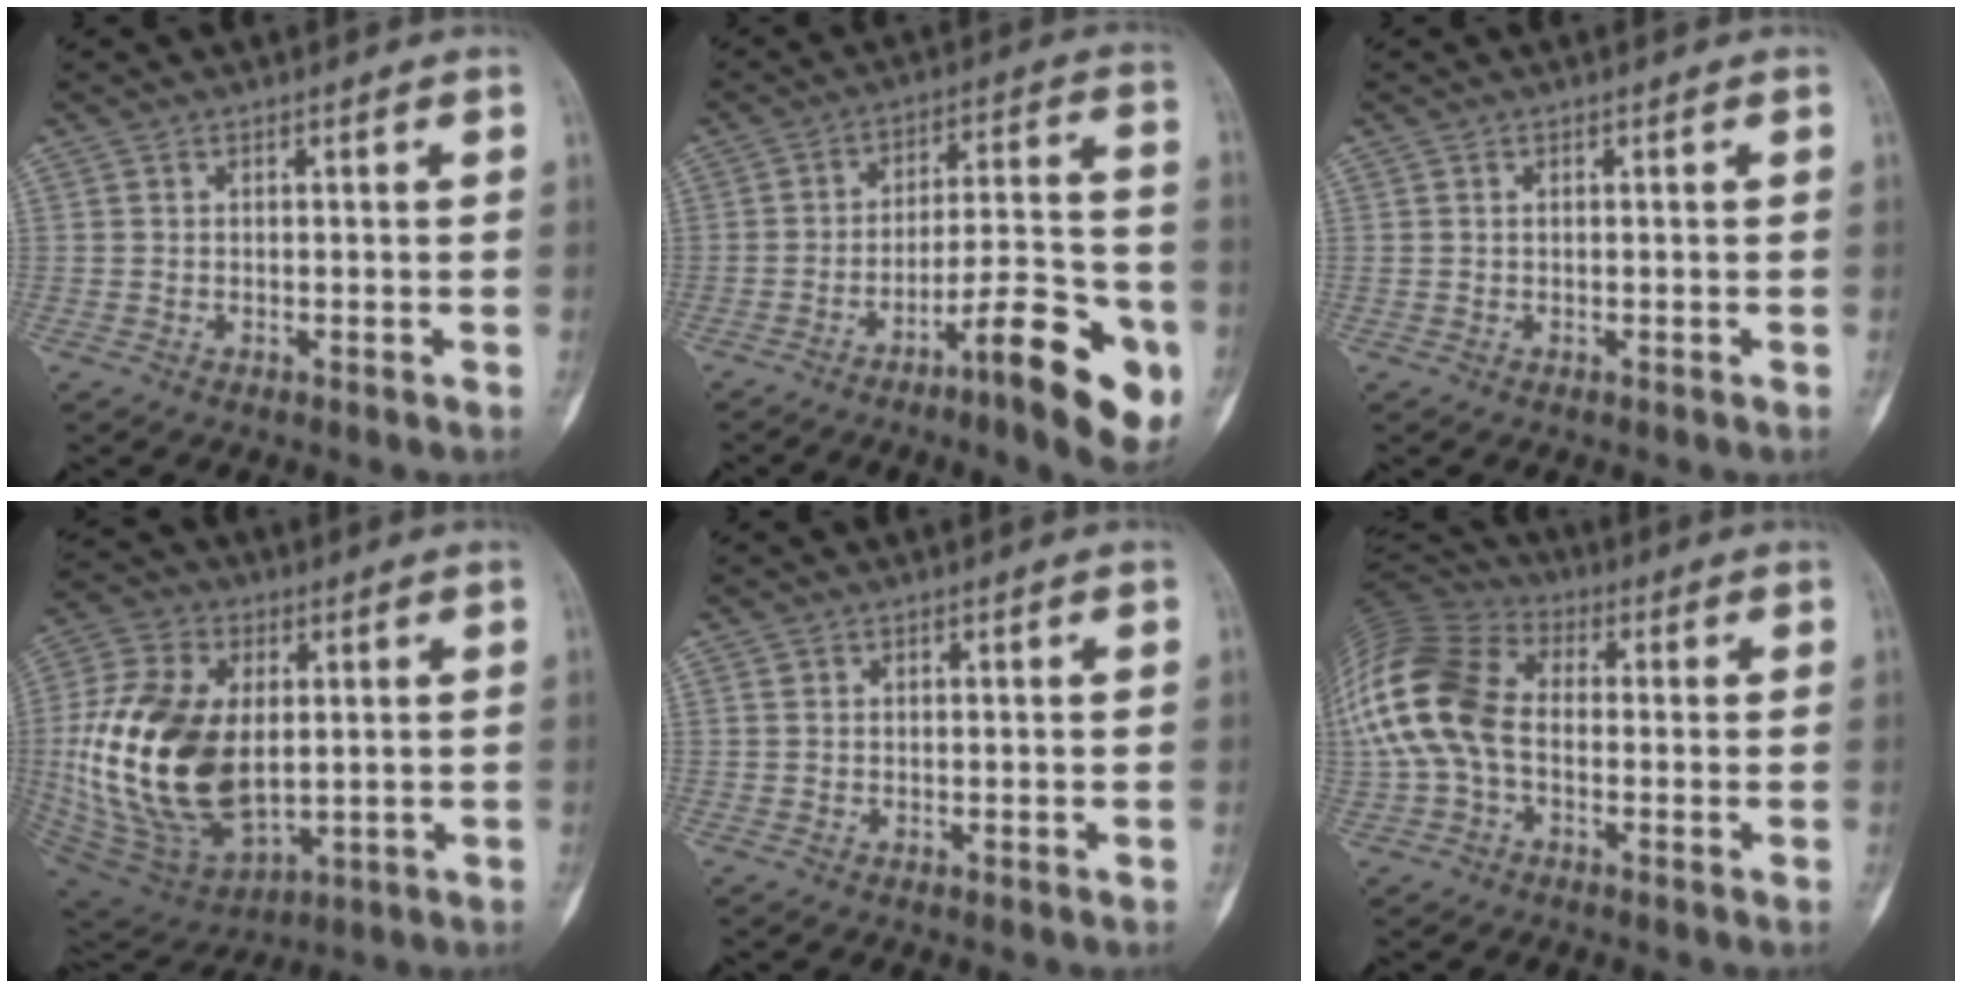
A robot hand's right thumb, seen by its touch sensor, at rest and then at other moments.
{"total": 16.6, "force": [-7.8, 3.8, 14.1], "torque": [-0.187, 0.050, -0.111]}
{"total": 0.0}
{"total": 24.5, "force": [0.9, 14.8, 19.5], "torque": [-0.390, -0.018, 0.034]}
{"total": 0.7, "force": [0.2, 0.6, 0.2], "torque": [0.000, 0.003, 0.004]}
{"total": 17.1, "force": [-0.9, 11.6, 12.5], "torque": [-0.274, 0.032, -0.026]}